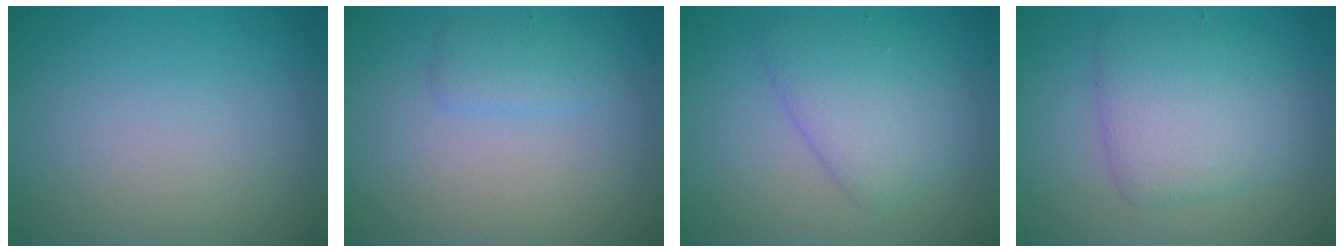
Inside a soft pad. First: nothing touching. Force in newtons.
{"total": 1.6, "press": 1.6, "slide": 0.0}
{"total": 4.1, "press": 4.1, "slide": 0.1}
{"total": 5.0, "press": 5.0, "slide": 0.1}